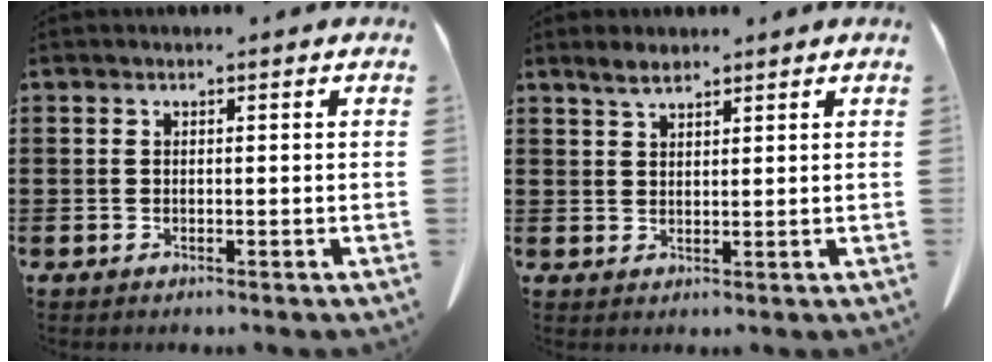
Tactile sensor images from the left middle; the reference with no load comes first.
{"total": 2.8, "force": [2.2, 0.9, 1.5], "torque": [-0.033, 0.003, 0.042]}